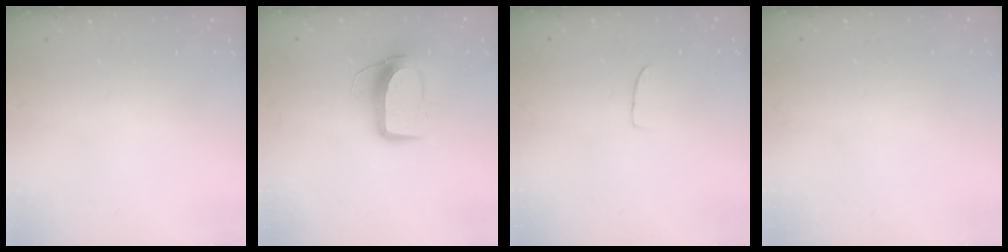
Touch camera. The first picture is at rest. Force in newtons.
{"total": 10.3, "press": 10.3, "slide": 0.7}
{"total": 2.6, "press": 2.6, "slide": 0.2}
{"total": 0.0}